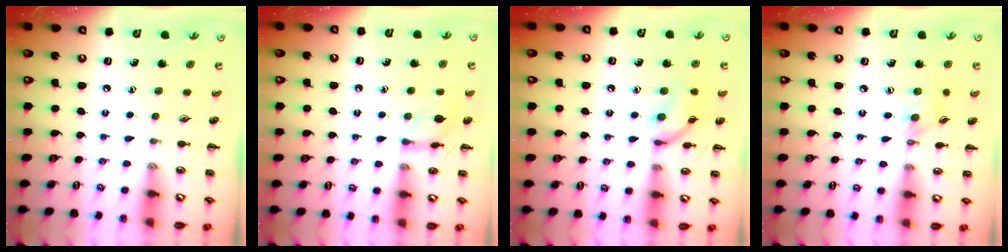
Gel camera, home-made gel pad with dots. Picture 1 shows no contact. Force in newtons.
{"total": 8.7, "press": 8.7, "slide": 0.4}
{"total": 11.0, "press": 11.0, "slide": 0.6}
{"total": 3.5, "press": 3.4, "slide": 1.0}